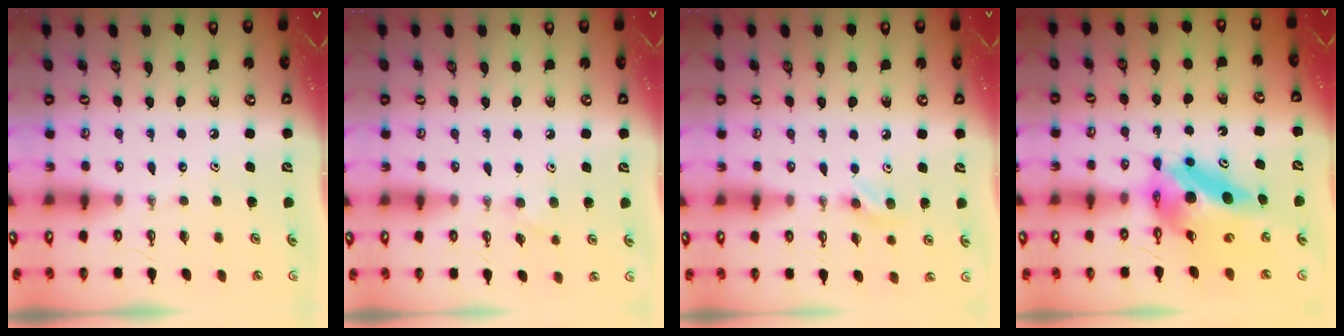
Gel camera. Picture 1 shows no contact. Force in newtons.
{"total": 6.7, "press": 5.8, "slide": 3.4}
{"total": 5.7, "press": 5.4, "slide": 1.7}
{"total": 13.9, "press": 13.8, "slide": 1.3}